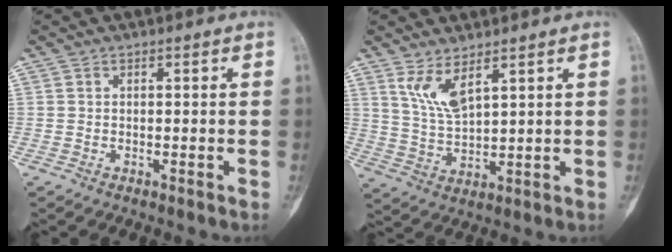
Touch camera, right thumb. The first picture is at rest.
{"total": 6.4, "force": [3.8, 2.0, 4.8], "torque": [-0.096, -0.030, 0.087]}